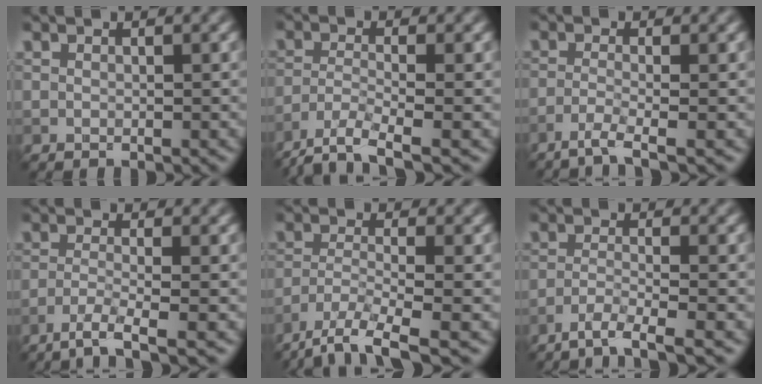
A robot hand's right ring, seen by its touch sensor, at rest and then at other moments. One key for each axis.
{"total": 4.8, "fx": -3.6, "fy": 1.0, "fz": 2.9, "tx": -0.057, "ty": -0.011, "tz": -0.077}
{"total": 2.7, "fx": -1.7, "fy": 0.3, "fz": 2.0, "tx": -0.035, "ty": -0.002, "tz": -0.051}
{"total": 3.4, "fx": -2.2, "fy": 0.4, "fz": 2.6, "tx": -0.045, "ty": -0.002, "tz": -0.055}
{"total": 6.1, "fx": -4.4, "fy": 1.4, "fz": 3.9, "tx": -0.076, "ty": -0.014, "tz": -0.089}
{"total": 3.3, "fx": -2.5, "fy": 0.3, "fz": 2.2, "tx": -0.035, "ty": 0.002, "tz": -0.057}